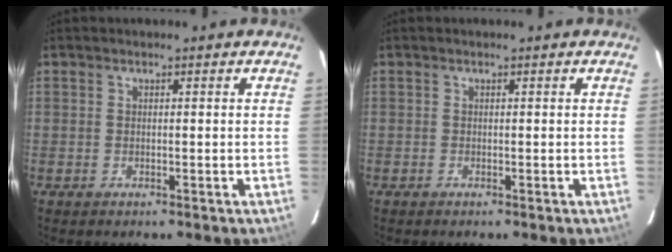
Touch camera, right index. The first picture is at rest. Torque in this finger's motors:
{"motor_torque": [-0.04, -0.01, 0.02, 0.01]}